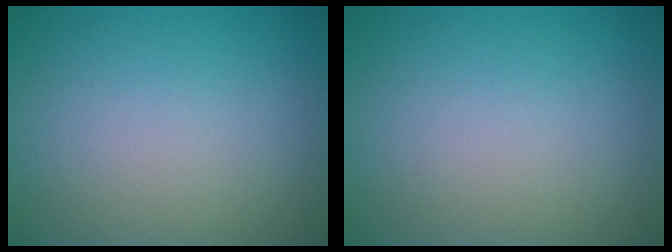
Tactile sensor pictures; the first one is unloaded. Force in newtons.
{"total": 0.0}